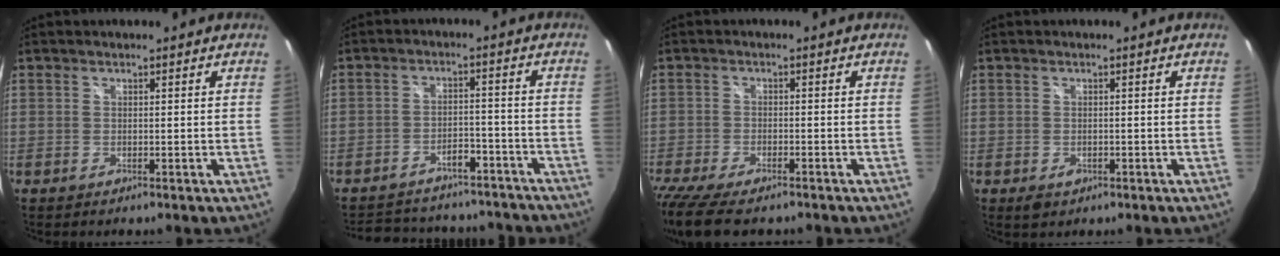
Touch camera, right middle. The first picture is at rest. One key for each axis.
{"total": 23.0, "fx": -19.7, "fy": 8.6, "fz": 8.0, "tx": -0.165, "ty": 0.043, "tz": -0.246}
{"total": 11.7, "fx": -9.6, "fy": 3.3, "fz": 5.9, "tx": -0.149, "ty": -0.044, "tz": -0.168}
{"total": 2.2, "fx": -1.1, "fy": 1.6, "fz": 1.2, "tx": -0.020, "ty": -0.007, "tz": -0.013}